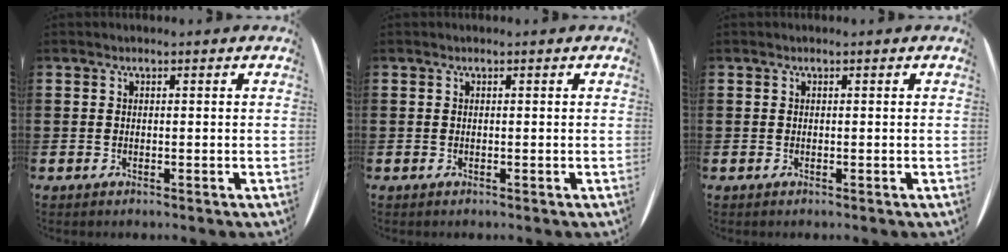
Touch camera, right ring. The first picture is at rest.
{"total": 0.0}
{"total": 0.0}